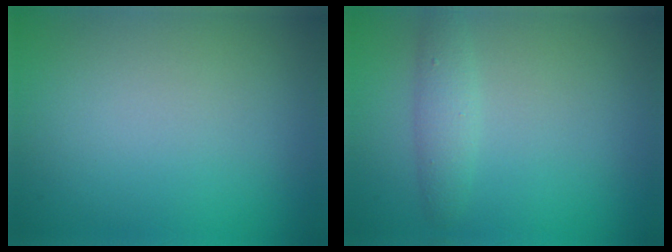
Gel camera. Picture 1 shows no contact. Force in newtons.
{"total": 1.9, "press": 1.9, "slide": 0.1}